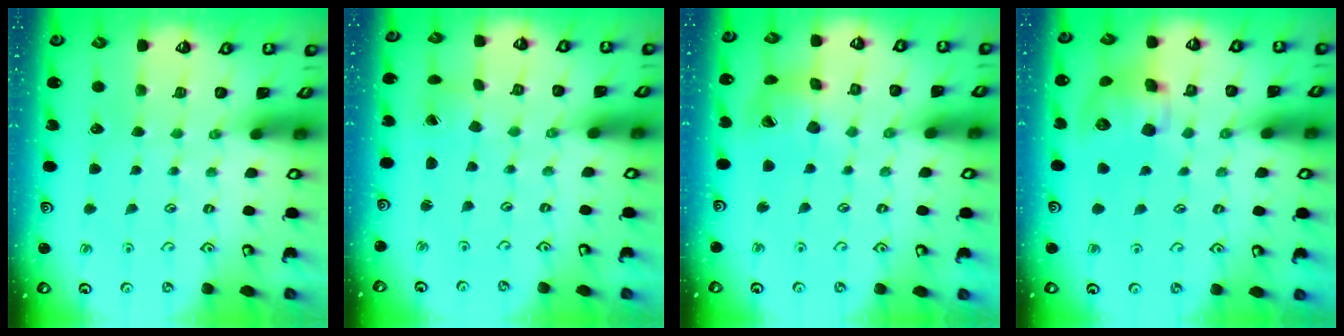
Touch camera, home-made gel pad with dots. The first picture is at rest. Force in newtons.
{"total": 1.2, "press": 1.2, "slide": 0.1}
{"total": 11.3, "press": 11.2, "slide": 1.6}
{"total": 11.0, "press": 10.8, "slide": 1.8}